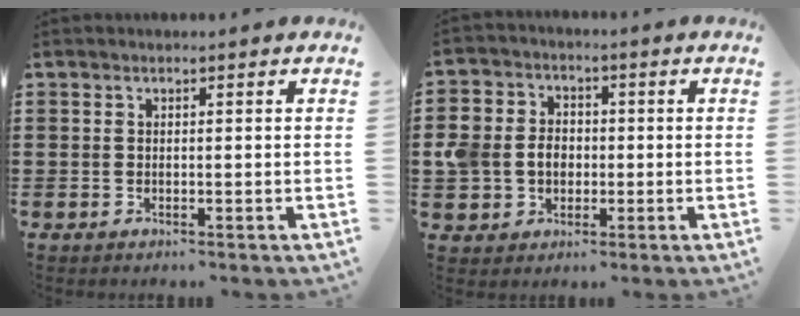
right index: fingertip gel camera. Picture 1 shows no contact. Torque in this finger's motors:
{"motor_torque": [1.26, 0.88, 0.20, 0.14]}